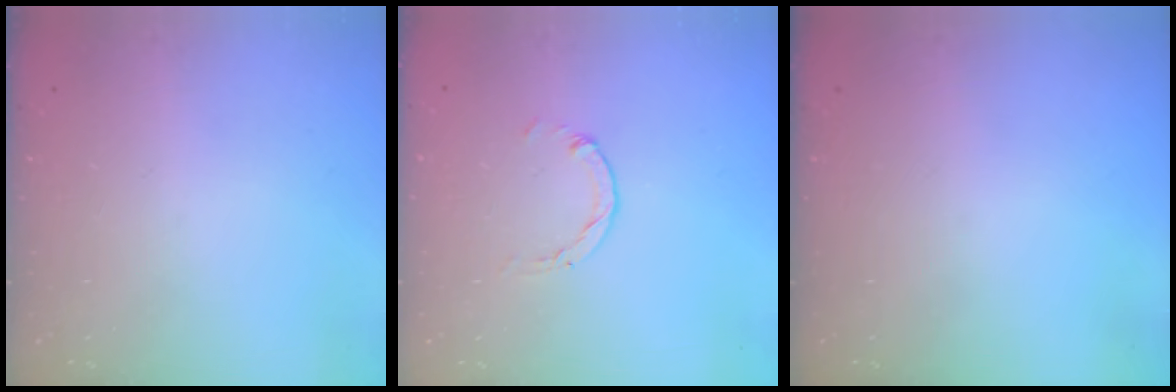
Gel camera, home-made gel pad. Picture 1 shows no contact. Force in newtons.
{"total": 1.5, "press": 1.5, "slide": 0.2}
{"total": 0.0}